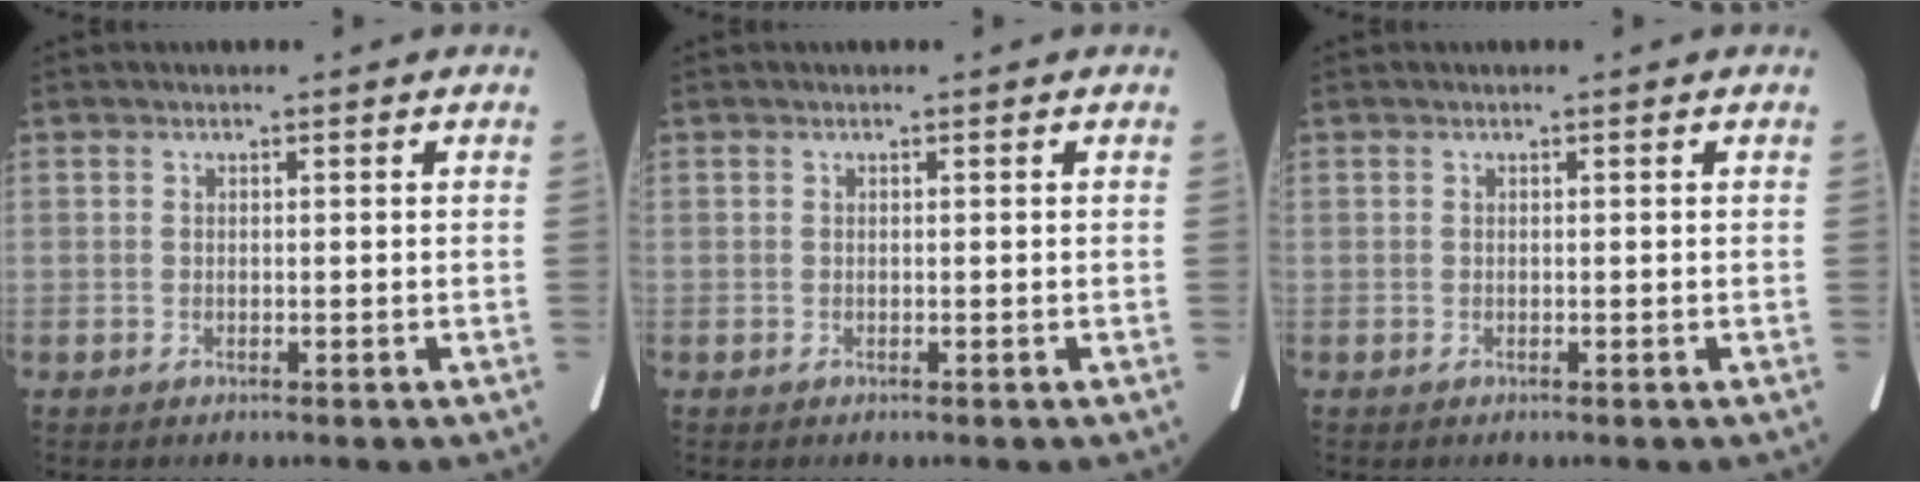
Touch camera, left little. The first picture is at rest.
{"total": 0.0}
{"total": 0.0}